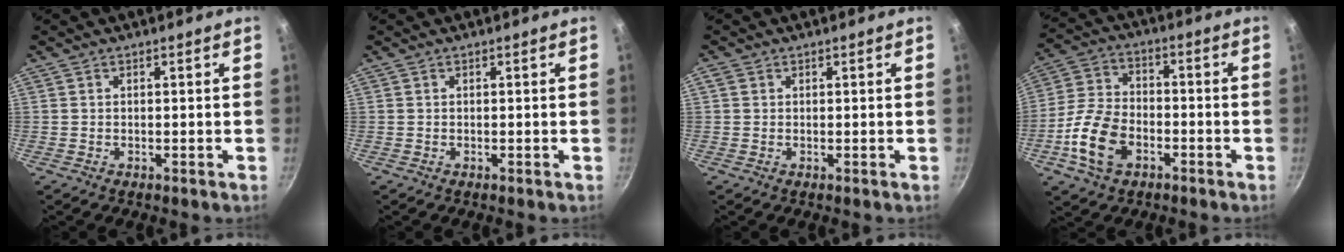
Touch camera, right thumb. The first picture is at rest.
{"total": 0.0}
{"total": 1.0, "force": [0.3, 0.8, 0.4], "torque": [-0.009, 0.000, 0.003]}
{"total": 12.3, "force": [-4.7, 7.9, 8.2], "torque": [-0.152, 0.030, -0.098]}